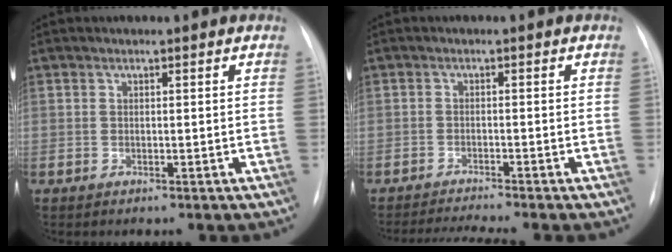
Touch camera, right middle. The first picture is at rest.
{"total": 5.4, "force": [-4.7, -1.5, 2.1], "torque": [-0.032, -0.017, -0.077]}